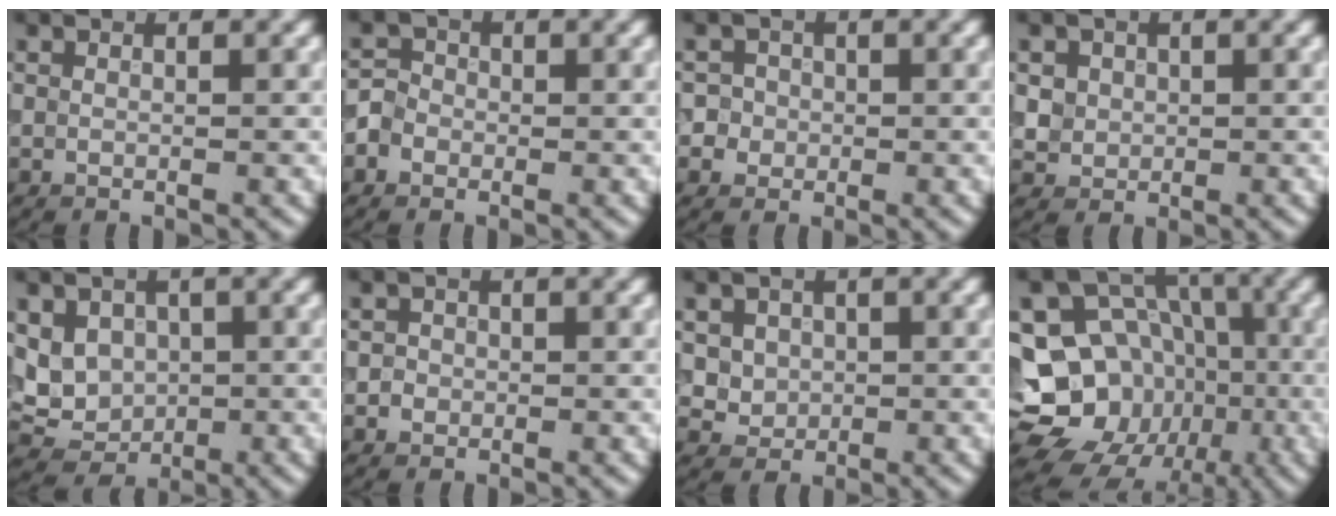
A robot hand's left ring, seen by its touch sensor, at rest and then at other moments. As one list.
[{"total": 2.4, "force": [-0.7, 2.2, 0.7], "torque": [0.000, 0.012, -0.027]}, {"total": 2.9, "force": [-0.1, 2.8, 0.7], "torque": [0.014, 0.018, -0.015]}, {"total": 2.6, "force": [0.7, 2.3, 0.9], "torque": [-0.019, 0.002, 0.022]}, {"total": 4.6, "force": [0.6, 3.9, 2.3], "torque": [-0.035, -0.001, 0.013]}, {"total": 1.0, "force": [-0.1, 1.0, 0.2], "torque": [0.008, -0.003, -0.006]}, {"total": 3.5, "force": [0.9, 3.0, 1.4], "torque": [-0.022, 0.002, 0.022]}, {"total": 17.7, "force": [-4.6, 15.3, 7.5], "torque": [-0.142, -0.006, -0.076]}]